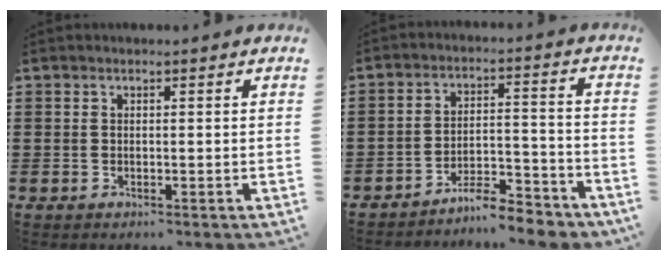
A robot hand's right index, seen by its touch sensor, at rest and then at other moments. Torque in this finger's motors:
{"motor_torque": [1.09, 1.04, 0.19, 0.01]}